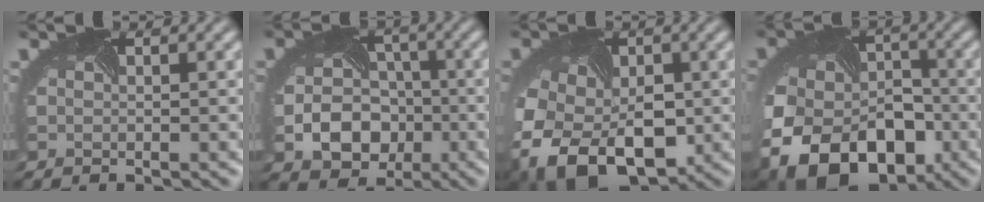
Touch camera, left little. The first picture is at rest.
{"total": 7.0, "force": [-2.3, 5.6, 3.5], "torque": [-0.057, -0.022, -0.032]}
{"total": 11.7, "force": [-3.8, 8.1, 7.5], "torque": [-0.154, -0.039, -0.050]}
{"total": 16.1, "force": [-6.8, 11.4, 9.0], "torque": [-0.185, -0.040, -0.102]}